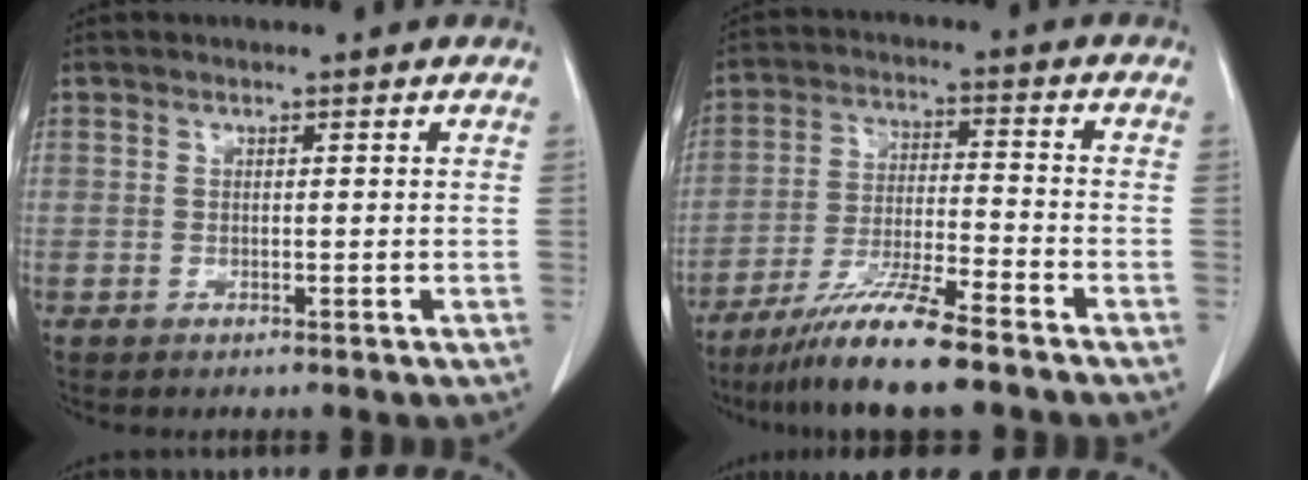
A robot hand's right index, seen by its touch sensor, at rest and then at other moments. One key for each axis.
{"total": 10.9, "fx": -8.4, "fy": 0.2, "fz": 7.0, "tx": -0.130, "ty": -0.029, "tz": -0.153}